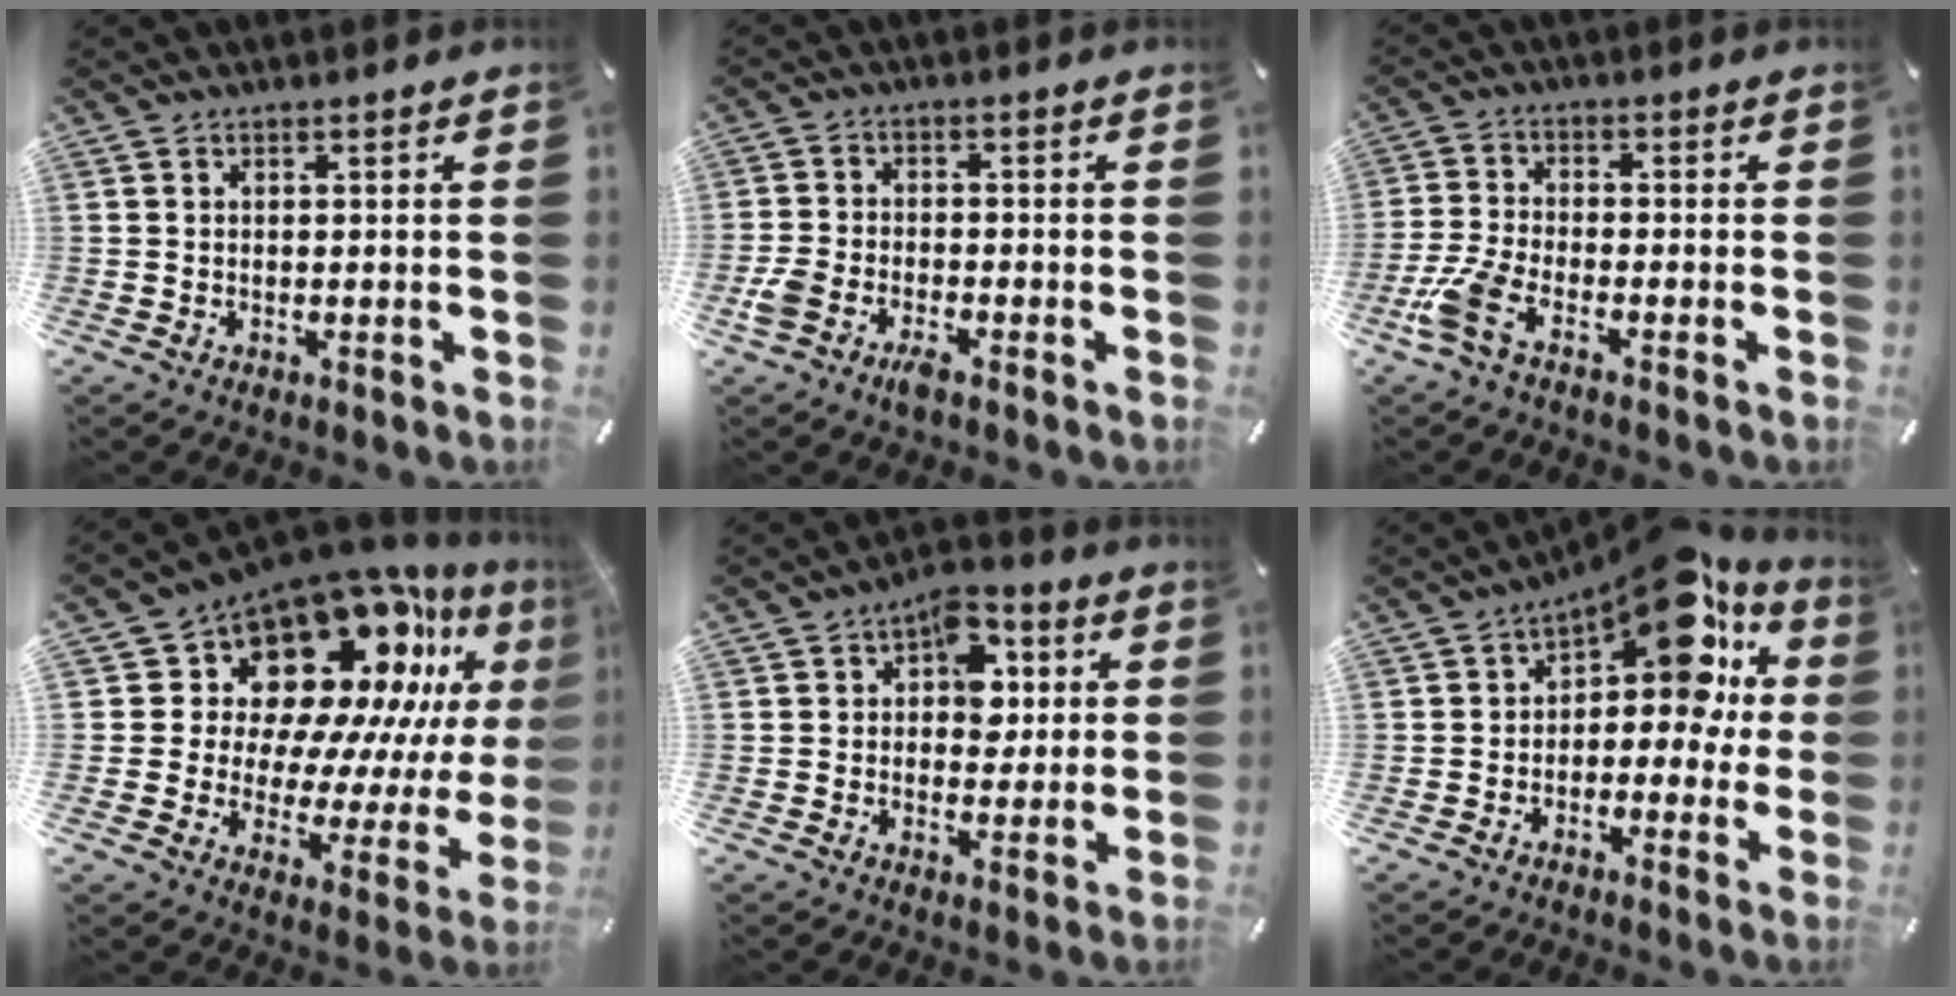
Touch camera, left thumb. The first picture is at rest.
{"total": 5.3, "force": [-3.5, 2.5, 3.1], "torque": [-0.072, 0.011, -0.068]}
{"total": 7.4, "force": [-4.2, 2.9, 5.4], "torque": [-0.137, -0.003, -0.081]}
{"total": 18.7, "force": [13.7, 10.2, 7.7], "torque": [-0.110, -0.136, 0.238]}
{"total": 9.9, "force": [2.5, 7.3, 6.3], "torque": [-0.075, -0.002, 0.040]}
{"total": 15.2, "force": [8.0, 7.4, 10.7], "torque": [-0.150, -0.055, 0.134]}